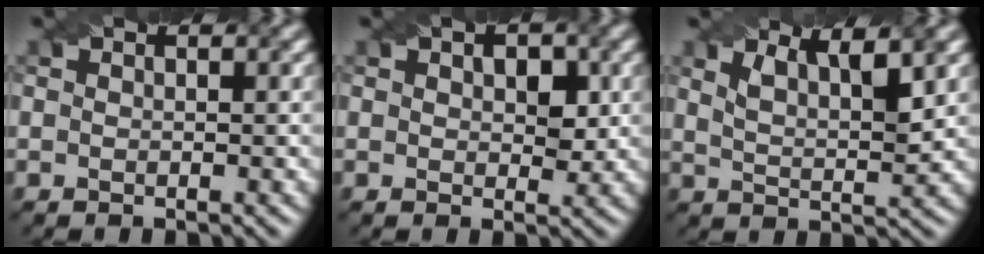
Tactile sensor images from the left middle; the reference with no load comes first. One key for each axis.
{"total": 3.0, "fx": 0.9, "fy": 1.8, "fz": 2.2, "tx": -0.025, "ty": -0.002, "tz": 0.017}
{"total": 4.5, "fx": 2.9, "fy": 1.4, "fz": 3.2, "tx": -0.045, "ty": 0.010, "tz": 0.038}